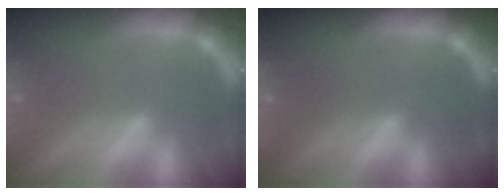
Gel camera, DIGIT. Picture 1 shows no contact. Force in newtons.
{"total": 8.5}